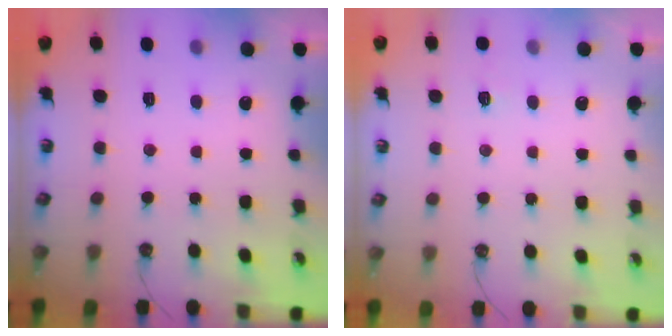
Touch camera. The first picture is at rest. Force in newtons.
{"total": 2.5, "press": 2.4, "slide": 0.4}